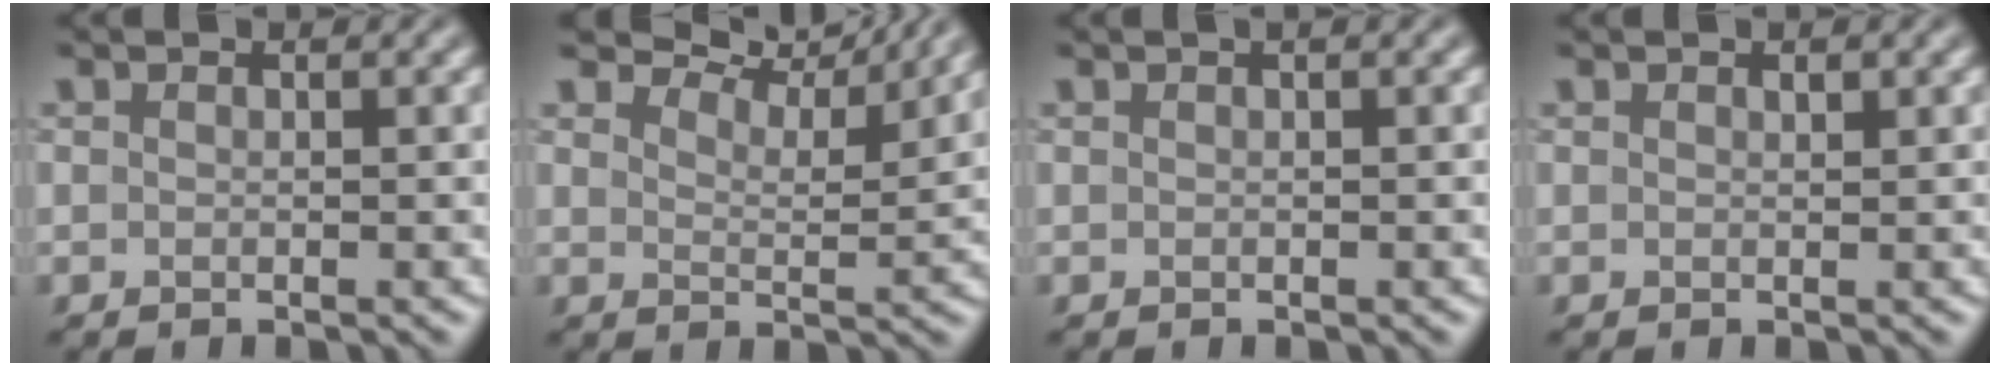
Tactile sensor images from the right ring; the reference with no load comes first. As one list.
[{"total": 7.2, "force": [6.7, 1.2, 2.4], "torque": [-0.047, 0.008, 0.090]}, {"total": 0.8, "force": [0.3, 0.1, 0.7], "torque": [-0.010, 0.009, 0.004]}, {"total": 0.5, "force": [0.3, 0.2, 0.4], "torque": [-0.006, -0.002, 0.006]}]